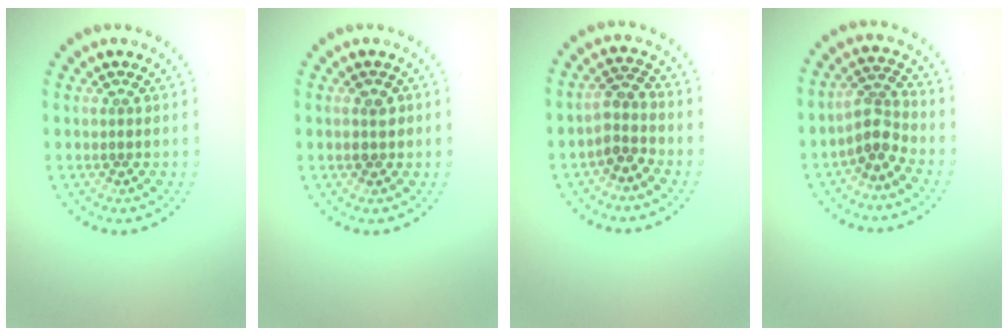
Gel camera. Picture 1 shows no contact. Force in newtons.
{"total": 1.5, "press": 1.5, "slide": 0.1}
{"total": 2.3, "press": 1.9, "slide": 1.3}
{"total": 2.7, "press": 2.2, "slide": 1.6}